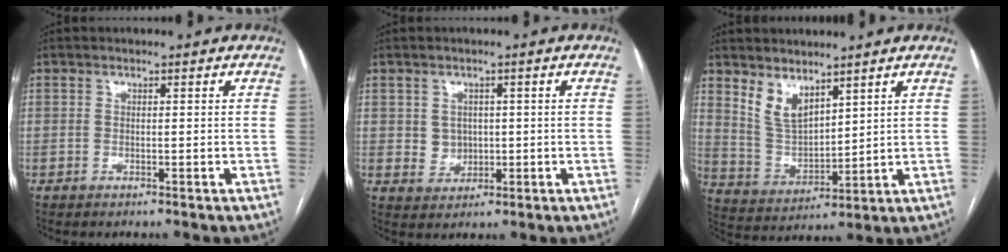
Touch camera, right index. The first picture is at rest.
{"total": 3.5, "force": [0.4, 3.3, 1.2], "torque": [-0.015, 0.007, 0.014]}
{"total": 7.1, "force": [5.1, 3.2, 3.9], "torque": [-0.079, -0.004, 0.115]}